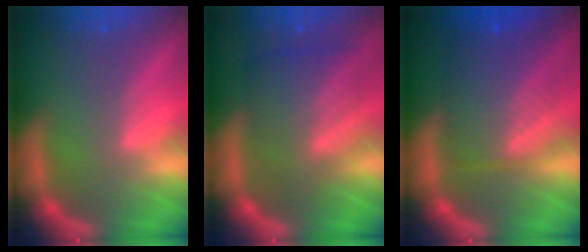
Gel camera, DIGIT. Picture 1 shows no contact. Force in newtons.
{"total": 7.1}
{"total": 8.0}